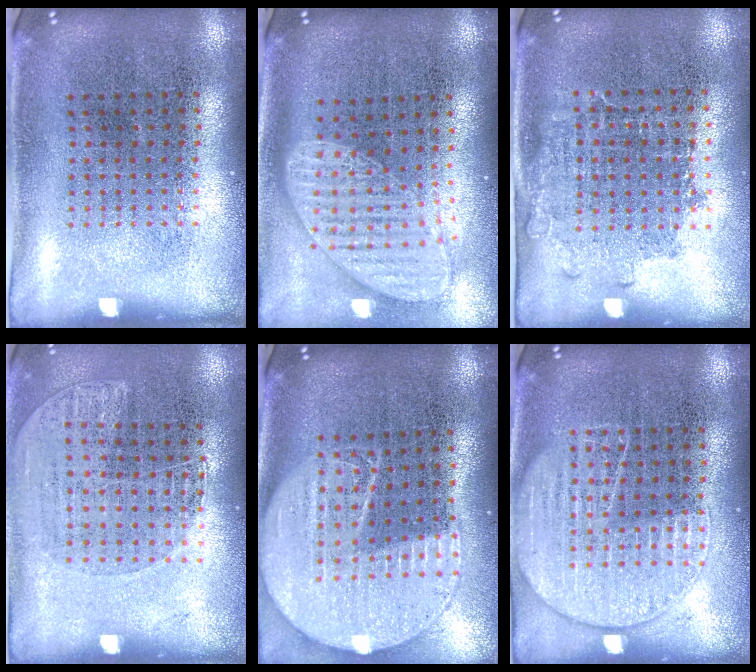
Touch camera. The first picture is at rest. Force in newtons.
{"total": 1.9, "press": 1.5, "slide": 1.2}
{"total": 1.3, "press": 1.1, "slide": 0.7}
{"total": 1.1, "press": 1.1, "slide": 0.4}
{"total": 2.1, "press": 1.8, "slide": 1.1}
{"total": 2.6, "press": 2.6, "slide": 0.3}